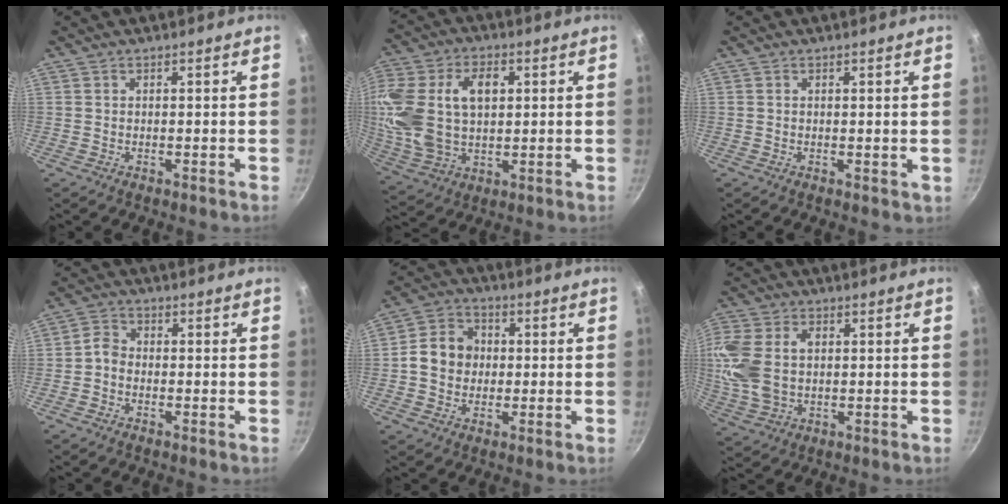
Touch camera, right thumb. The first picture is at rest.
{"total": 19.4, "force": [3.6, 12.6, 14.3], "torque": [-0.291, 0.007, 0.072]}
{"total": 0.8, "force": [0.4, 0.5, 0.4], "torque": [-0.001, -0.005, 0.004]}
{"total": 2.1, "force": [-0.9, 1.4, 1.2], "torque": [-0.027, 0.015, -0.025]}
{"total": 8.9, "force": [0.0, 7.6, 4.6], "torque": [-0.053, 0.016, -0.018]}
{"total": 12.0, "force": [1.3, 8.1, 8.8], "torque": [-0.183, 0.002, 0.024]}